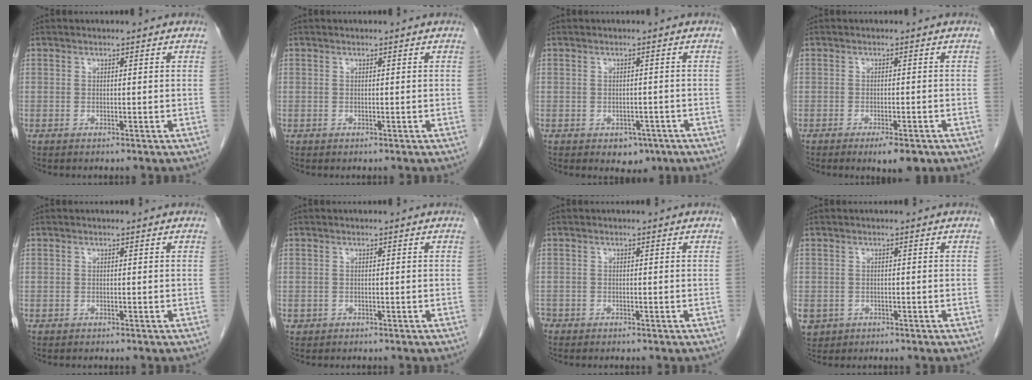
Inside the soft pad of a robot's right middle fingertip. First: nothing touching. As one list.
[{"total": 0.0}, {"total": 3.0, "force": [-1.7, 2.0, 1.5], "torque": [-0.014, 0.001, -0.011]}, {"total": 4.1, "force": [-2.5, 0.9, 3.0], "torque": [-0.044, -0.008, -0.031]}, {"total": 0.0}, {"total": 0.7, "force": [-0.3, 0.6, 0.1], "torque": [-0.005, 0.003, -0.003]}, {"total": 1.5, "force": [-1.1, 1.0, 0.3], "torque": [-0.013, 0.000, -0.021]}, {"total": 5.2, "force": [-2.3, 4.5, 1.4], "torque": [-0.038, -0.001, -0.032]}]